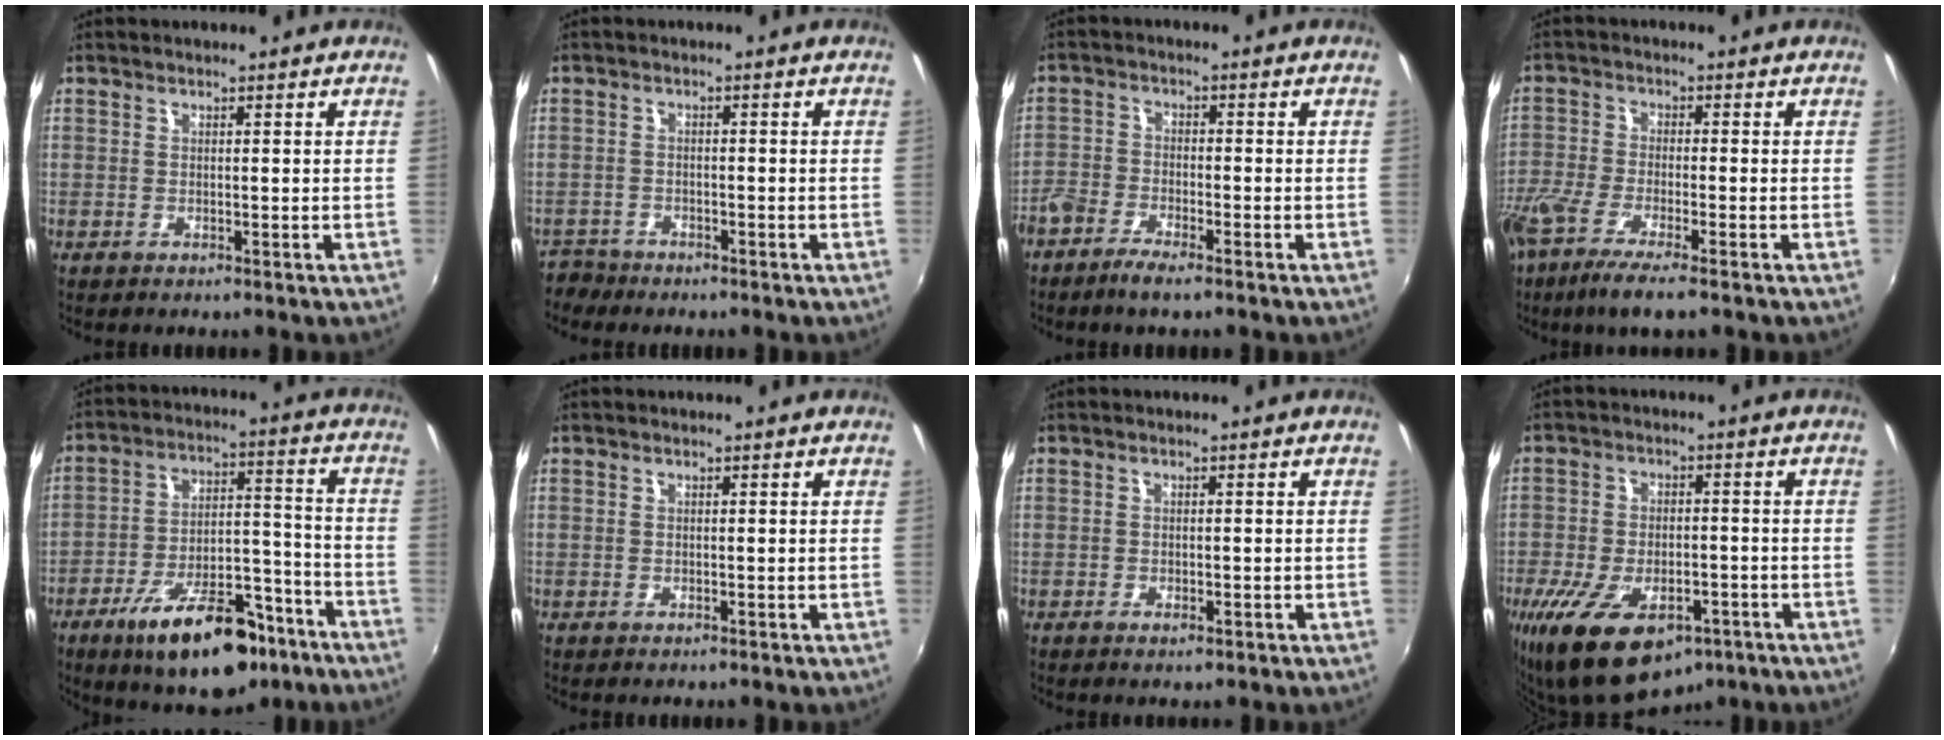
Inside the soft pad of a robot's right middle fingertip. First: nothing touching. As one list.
[{"total": 4.0, "force": [-3.6, 1.7, 0.2], "torque": [-0.021, -0.006, -0.071]}, {"total": 4.7, "force": [-3.7, 1.3, 2.6], "torque": [-0.076, -0.003, -0.080]}, {"total": 9.4, "force": [-6.7, 1.4, 6.4], "torque": [-0.150, -0.036, -0.132]}, {"total": 19.4, "force": [-12.7, 7.7, 12.4], "torque": [-0.203, 0.003, -0.184]}, {"total": 0.0}, {"total": 1.4, "force": [-0.8, 0.5, 1.0], "torque": [-0.017, -0.003, -0.012]}, {"total": 17.5, "force": [-10.0, 8.8, 11.3], "torque": [-0.241, -0.038, -0.156]}]